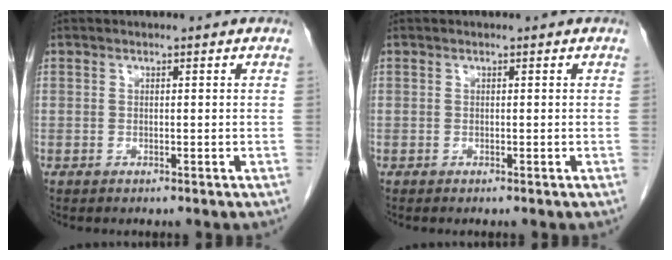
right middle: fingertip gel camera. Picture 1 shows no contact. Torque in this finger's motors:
{"motor_torque": [-0.35, -0.14, -0.03, 0.01]}